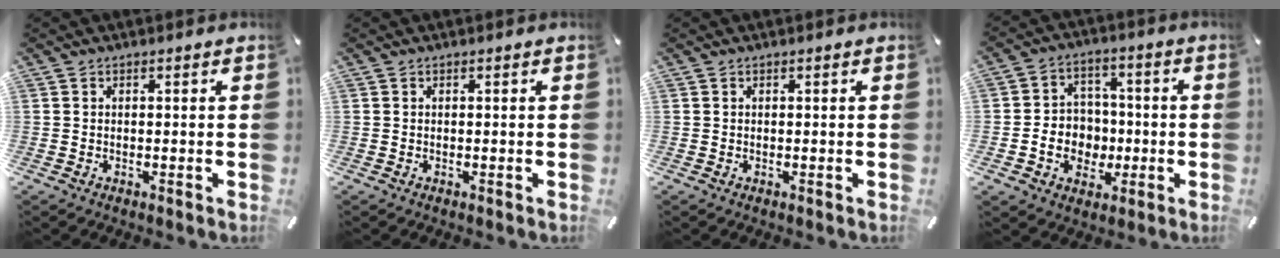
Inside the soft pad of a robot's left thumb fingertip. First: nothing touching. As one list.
[{"total": 0.0}, {"total": 0.0}, {"total": 9.1, "force": [-2.3, 8.2, 3.3], "torque": [-0.065, 0.020, -0.037]}]